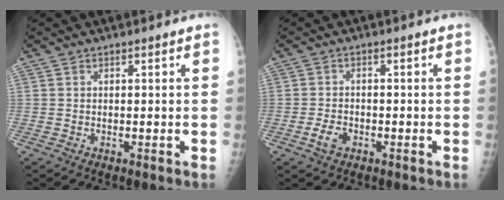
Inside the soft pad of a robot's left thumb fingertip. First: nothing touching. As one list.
[{"total": 3.1, "force": [-1.5, 2.0, 1.8], "torque": [-0.032, 0.007, -0.027]}]